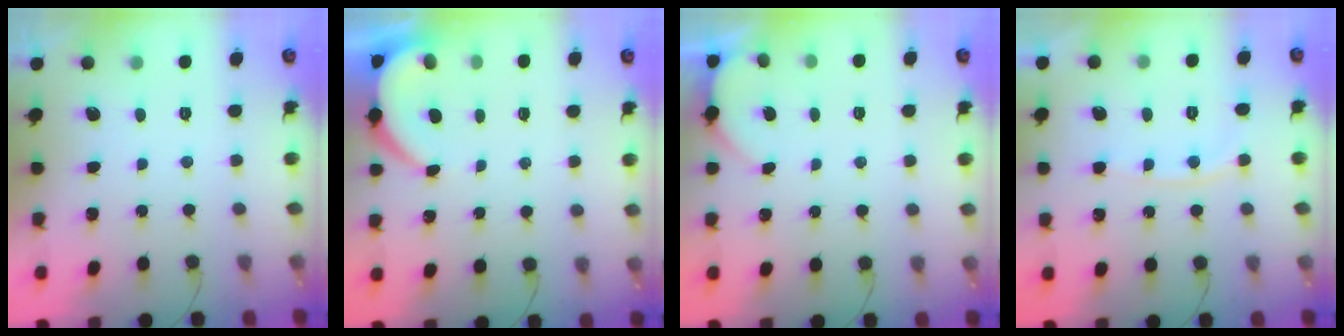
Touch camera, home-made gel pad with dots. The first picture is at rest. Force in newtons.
{"total": 3.9, "press": 3.9, "slide": 0.3}
{"total": 1.8, "press": 1.8, "slide": 0.2}
{"total": 6.2, "press": 6.1, "slide": 1.0}